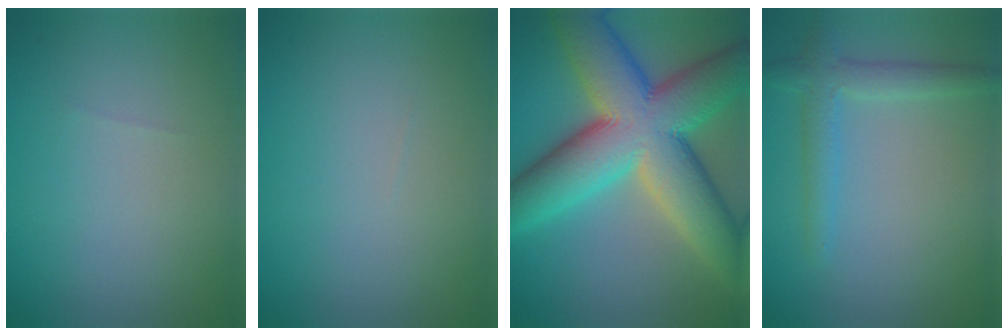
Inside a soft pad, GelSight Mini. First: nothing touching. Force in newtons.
{"total": 0.0}
{"total": 14.6, "press": 14.6, "slide": 0.7}
{"total": 2.7, "press": 2.7, "slide": 0.1}